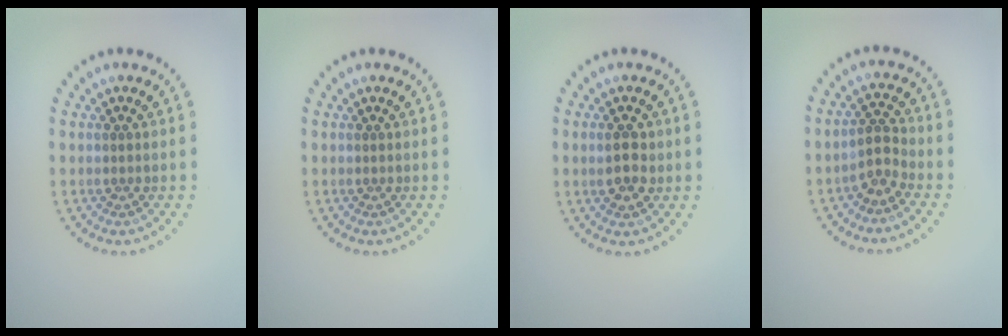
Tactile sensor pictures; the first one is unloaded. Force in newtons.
{"total": 0.0}
{"total": 2.7, "press": 2.7, "slide": 0.3}
{"total": 1.7, "press": 1.4, "slide": 1.1}